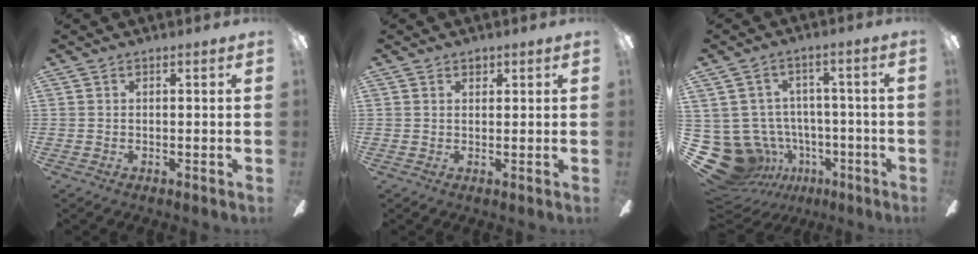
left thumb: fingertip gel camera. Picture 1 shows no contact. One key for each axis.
{"total": 1.4, "fx": 1.0, "fy": 0.9, "fz": 0.5, "tx": -0.002, "ty": -0.002, "tz": 0.016}
{"total": 13.7, "fx": -4.8, "fy": 11.9, "fz": 4.9, "tx": -0.136, "ty": 0.021, "tz": -0.059}